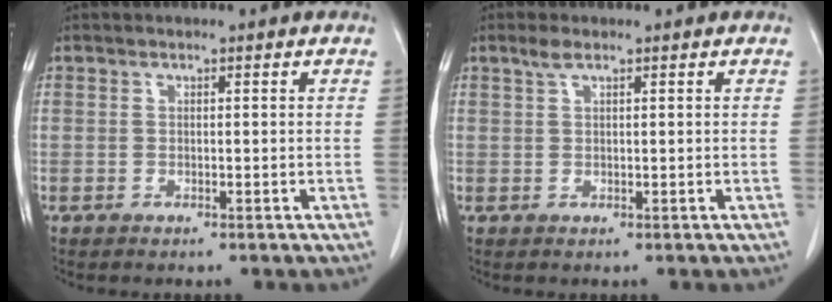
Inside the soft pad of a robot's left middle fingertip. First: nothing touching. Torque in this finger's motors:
{"motor_torque": [0.50, -0.45, -0.01, 0.00]}